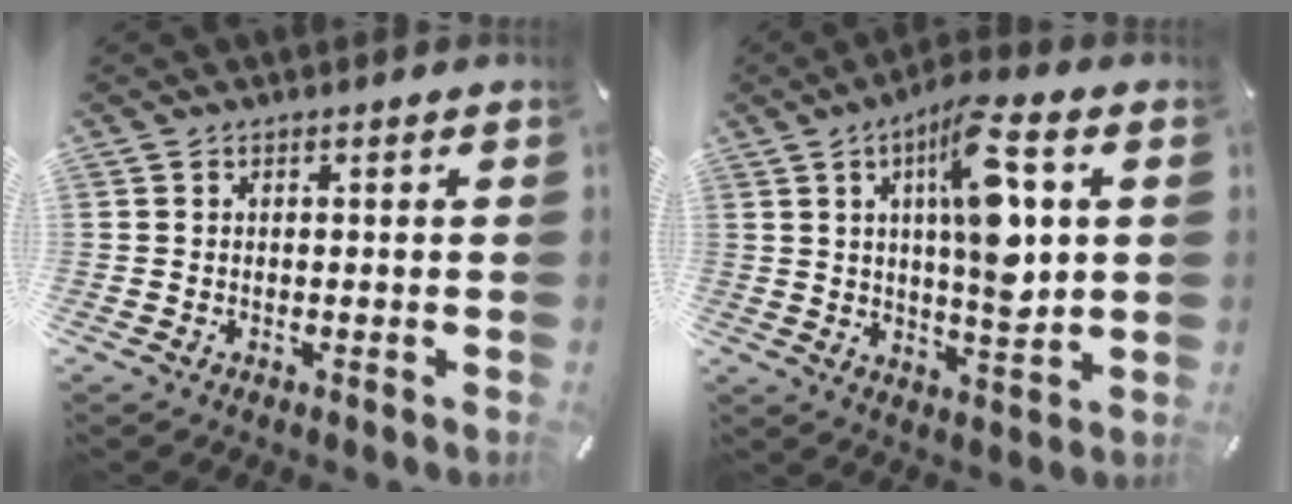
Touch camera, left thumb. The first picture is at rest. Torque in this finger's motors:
{"motor_torque": [2.54, 2.47, 1.49, -1.28, 0.57]}